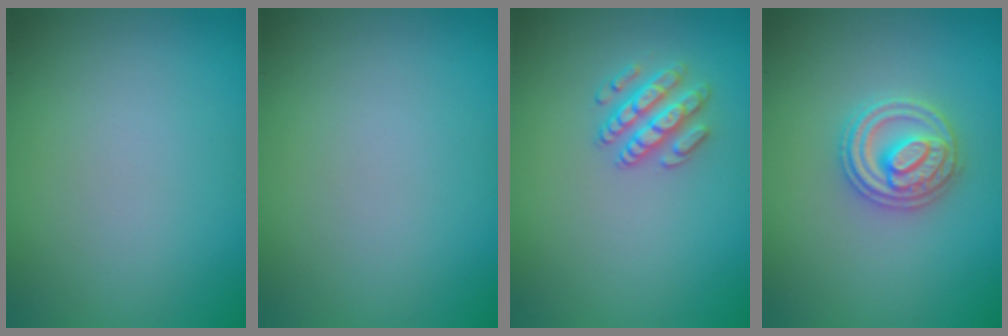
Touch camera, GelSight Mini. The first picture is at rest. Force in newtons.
{"total": 0.0}
{"total": 2.4, "press": 2.3, "slide": 0.6}
{"total": 3.7, "press": 3.7, "slide": 0.4}